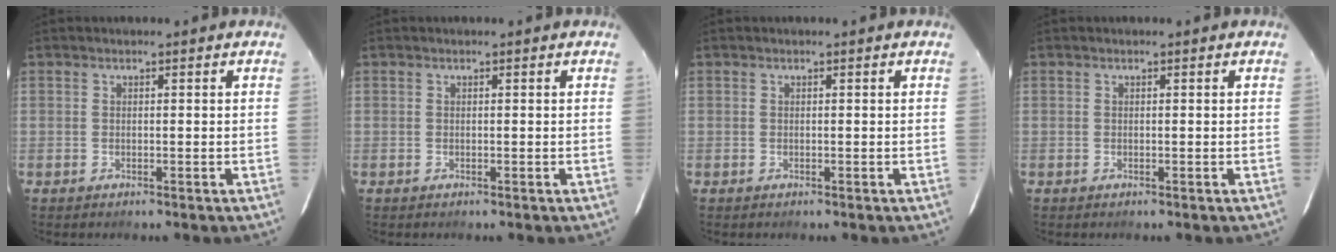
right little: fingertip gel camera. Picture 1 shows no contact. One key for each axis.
{"total": 0.0}
{"total": 0.0}
{"total": 0.0}